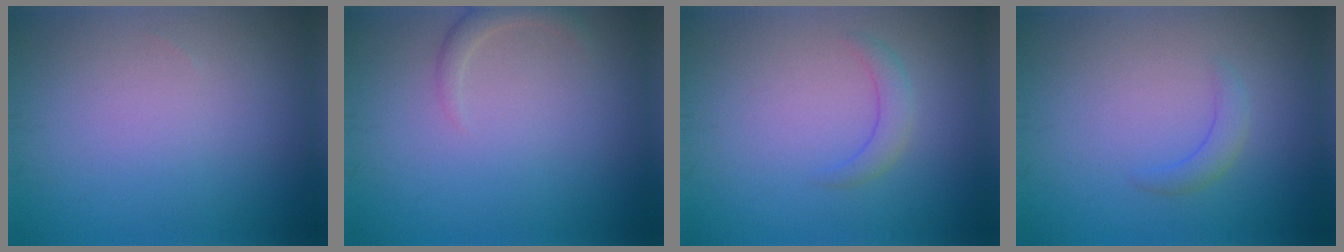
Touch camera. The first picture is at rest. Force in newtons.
{"total": 1.4, "press": 1.4, "slide": 0.1}
{"total": 1.7, "press": 1.6, "slide": 0.2}
{"total": 1.5, "press": 1.5, "slide": 0.2}